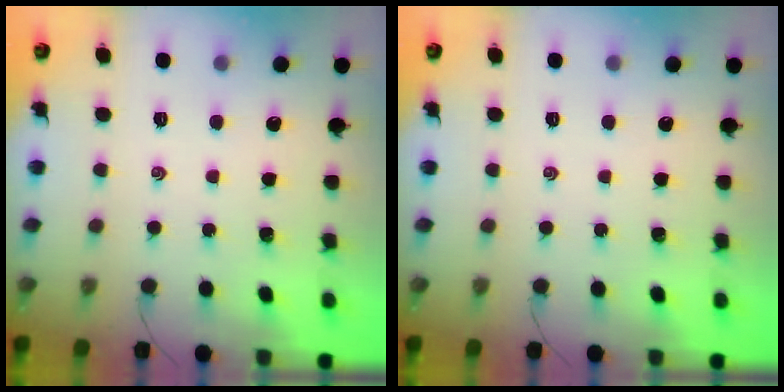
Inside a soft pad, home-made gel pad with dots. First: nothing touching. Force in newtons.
{"total": 0.0}